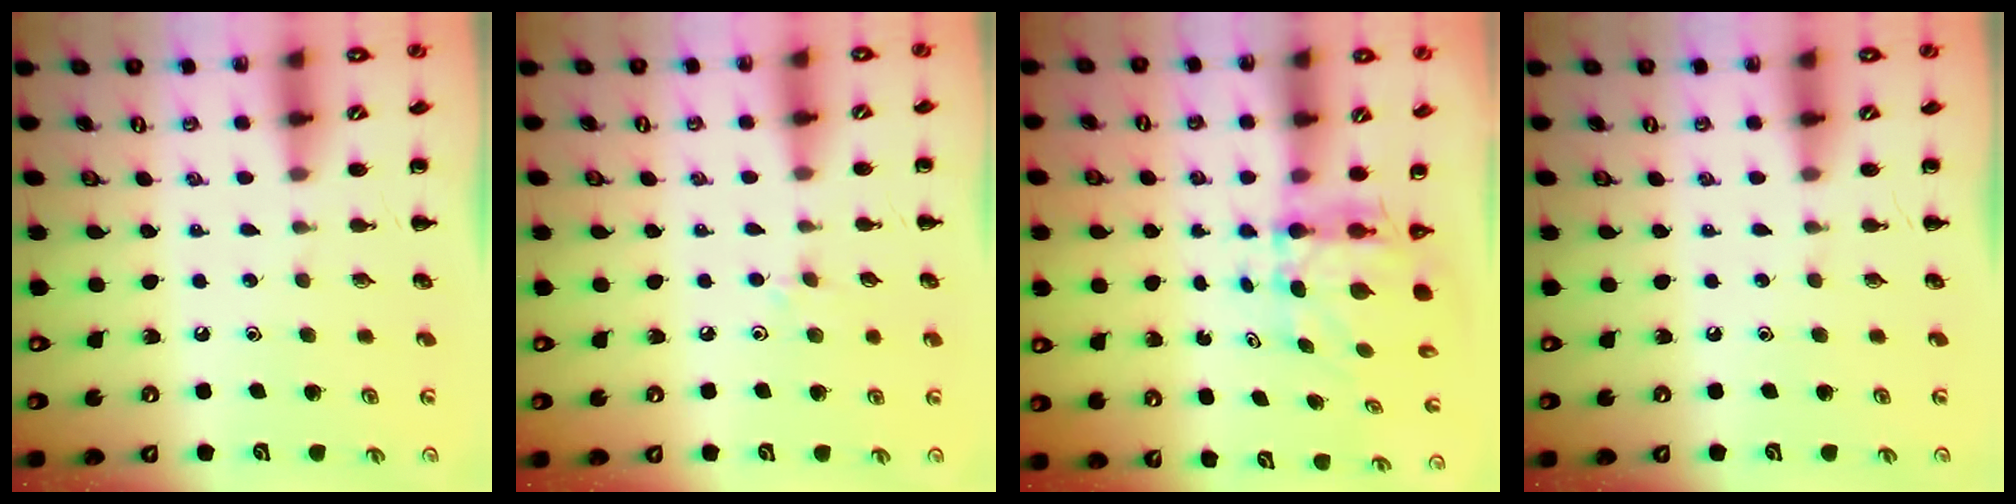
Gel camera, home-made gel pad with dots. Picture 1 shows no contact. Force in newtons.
{"total": 5.5, "press": 5.3, "slide": 1.6}
{"total": 5.3, "press": 5.1, "slide": 1.5}
{"total": 0.0}